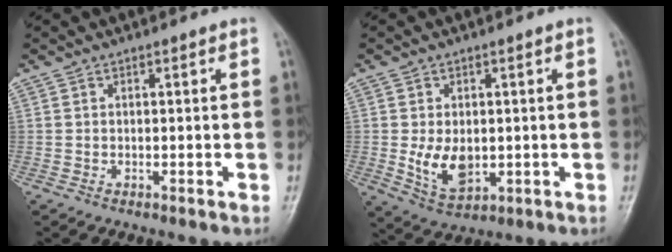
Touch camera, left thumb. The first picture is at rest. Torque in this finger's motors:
{"motor_torque": [-0.01, 0.38, 0.21, -0.04, 0.05]}